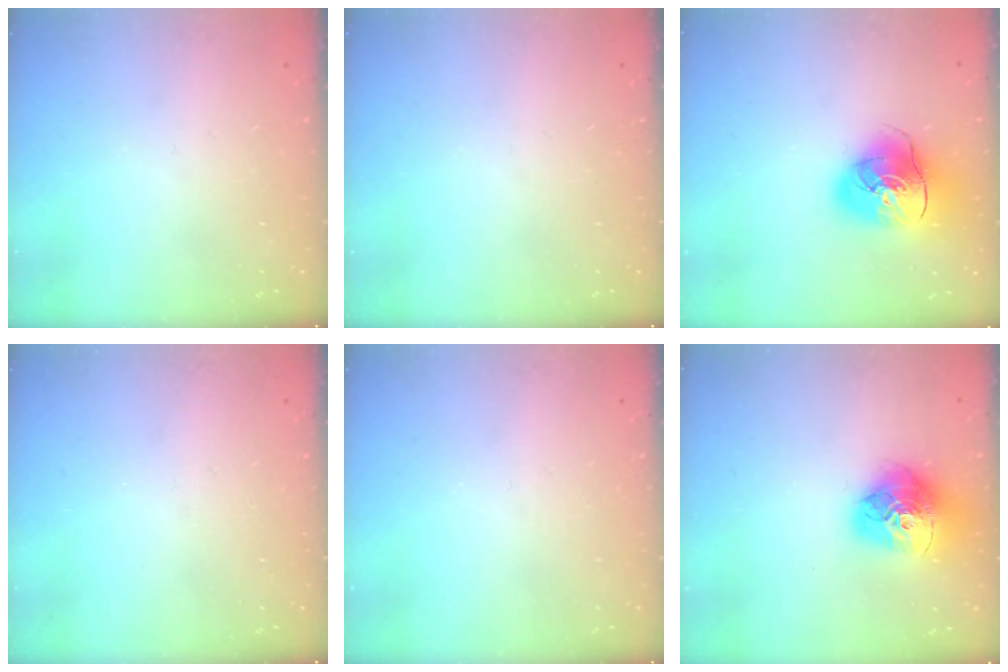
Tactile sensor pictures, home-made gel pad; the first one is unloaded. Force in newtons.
{"total": 0.0}
{"total": 16.2, "press": 16.0, "slide": 2.6}
{"total": 0.0}
{"total": 0.0}
{"total": 18.4, "press": 18.3, "slide": 2.0}